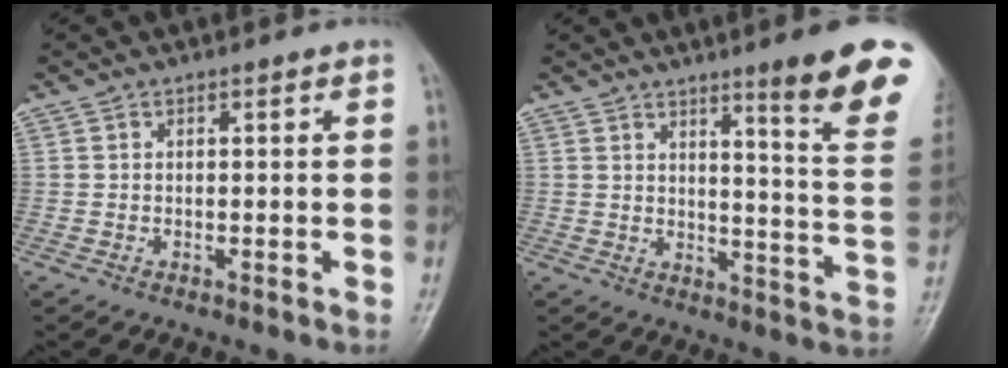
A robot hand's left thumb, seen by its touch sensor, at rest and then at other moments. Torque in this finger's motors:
{"motor_torque": [0.93, -0.01, 1.52, -1.25, 0.09]}